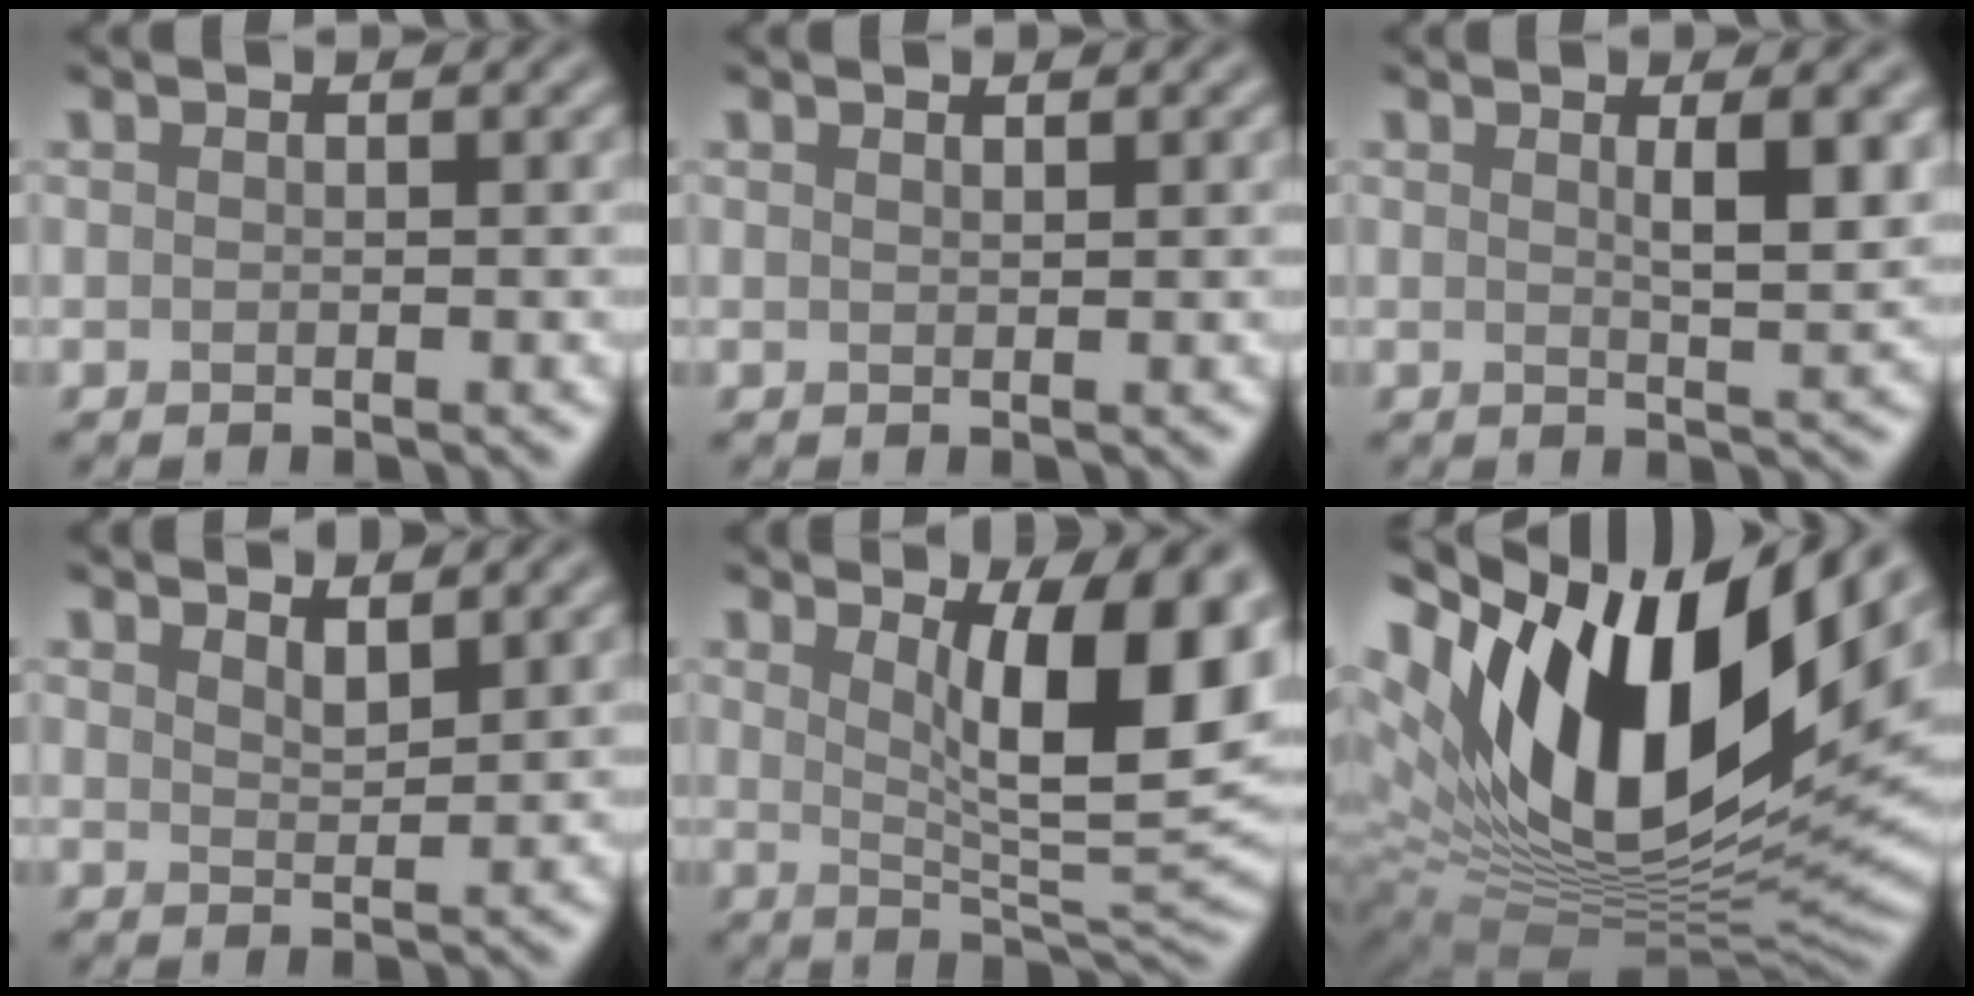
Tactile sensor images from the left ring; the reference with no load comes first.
{"total": 0.6, "force": [0.5, 0.0, 0.2], "torque": [0.000, 0.000, 0.011]}
{"total": 3.8, "force": [1.3, 0.9, 3.4], "torque": [-0.046, -0.003, 0.021]}
{"total": 2.0, "force": [1.8, 0.4, 0.8], "torque": [-0.013, -0.001, 0.031]}
{"total": 11.3, "force": [3.5, 3.3, 10.2], "torque": [-0.134, -0.006, 0.056]}
{"total": 18.5, "force": [6.2, 9.3, 14.7], "torque": [-0.283, 0.007, 0.109]}